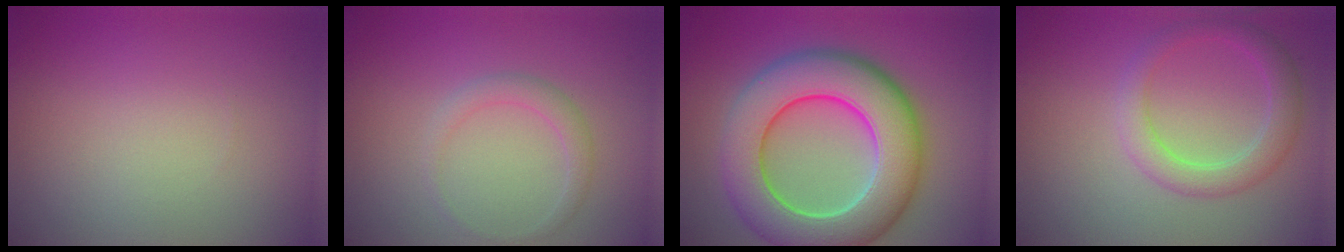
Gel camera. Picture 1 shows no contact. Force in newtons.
{"total": 1.6, "press": 1.6, "slide": 0.1}
{"total": 11.2, "press": 11.2, "slide": 0.5}
{"total": 3.2, "press": 3.2, "slide": 0.3}